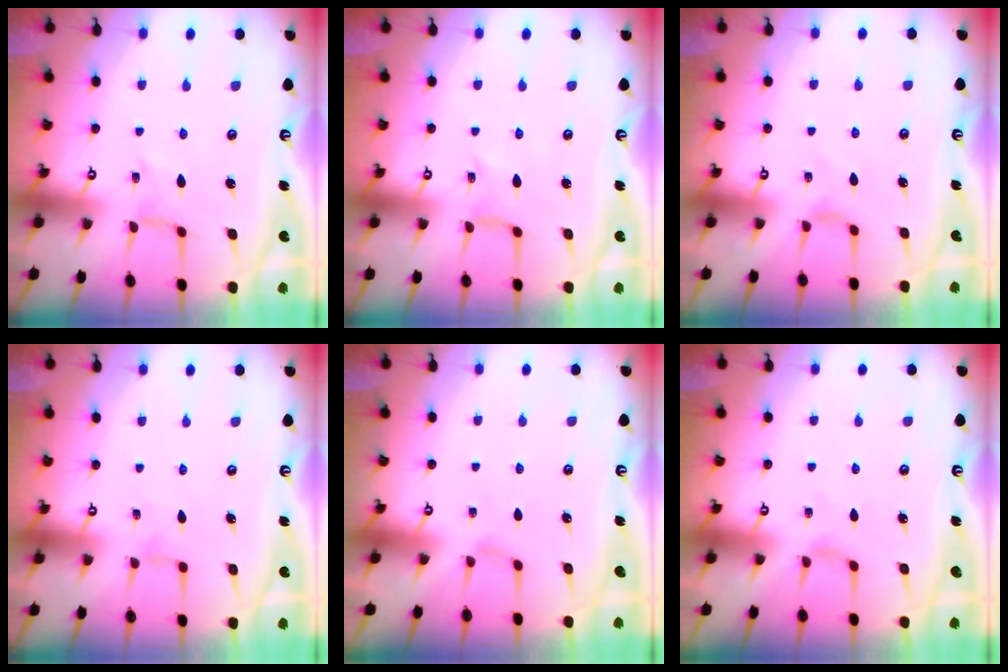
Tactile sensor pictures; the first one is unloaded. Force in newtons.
{"total": 0.8, "press": 0.7, "slide": 0.2}
{"total": 2.3, "press": 2.3, "slide": 0.5}
{"total": 0.0}
{"total": 1.0, "press": 1.0, "slide": 0.2}
{"total": 0.7, "press": 0.6, "slide": 0.3}